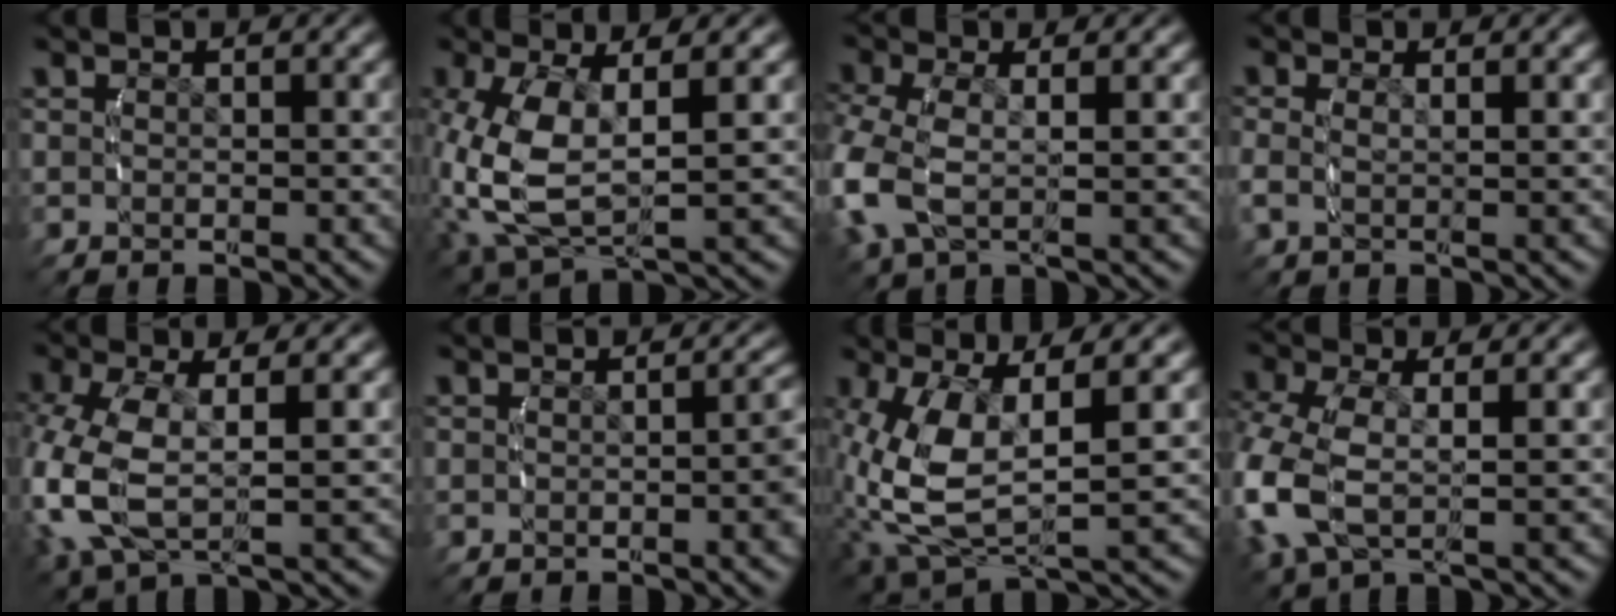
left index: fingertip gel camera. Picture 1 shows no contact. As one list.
[{"total": 9.2, "force": [-0.2, 6.0, 7.0], "torque": [-0.173, -0.031, 0.012]}, {"total": 5.2, "force": [-0.5, 3.7, 3.6], "torque": [-0.127, -0.025, -0.002]}, {"total": 2.1, "force": [-0.1, 1.2, 1.7], "torque": [-0.049, -0.014, 0.000]}, {"total": 7.6, "force": [-0.2, 5.3, 5.5], "torque": [-0.155, -0.026, 0.002]}, {"total": 2.9, "force": [0.1, 1.0, 2.7], "torque": [-0.021, 0.010, -0.005]}, {"total": 10.2, "force": [-0.9, 6.5, 7.9], "torque": [-0.189, -0.035, 0.004]}, {"total": 7.0, "force": [-0.7, 5.3, 4.5], "torque": [-0.157, -0.032, -0.006]}]